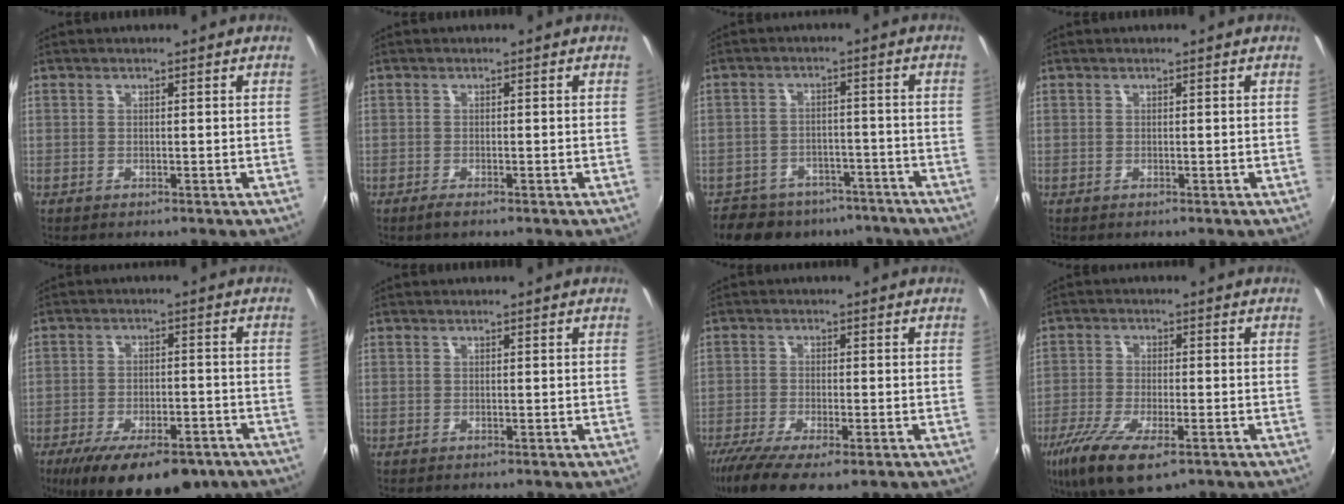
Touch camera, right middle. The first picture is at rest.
{"total": 1.3, "force": [-1.0, 0.1, 0.9], "torque": [-0.019, -0.004, -0.020]}
{"total": 16.7, "force": [-12.7, 8.8, 6.3], "torque": [-0.150, 0.003, -0.170]}
{"total": 0.0}
{"total": 18.2, "force": [-12.5, 7.2, 11.0], "torque": [-0.205, -0.034, -0.175]}
{"total": 0.0}
{"total": 11.0, "force": [-7.2, 3.3, 7.6], "torque": [-0.170, -0.046, -0.127]}
{"total": 12.8, "force": [-7.6, 4.4, 9.2], "torque": [-0.205, -0.049, -0.137]}